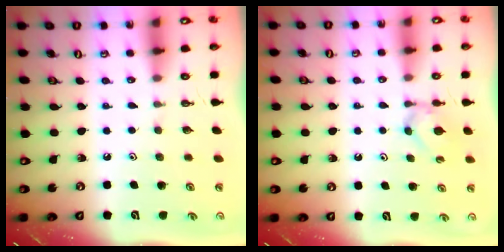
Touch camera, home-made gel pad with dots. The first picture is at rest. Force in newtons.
{"total": 3.6, "press": 3.5, "slide": 0.6}